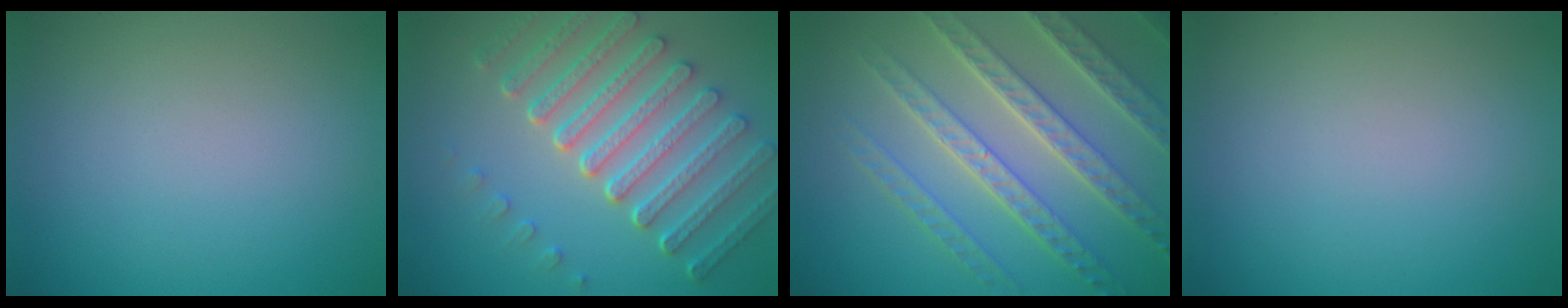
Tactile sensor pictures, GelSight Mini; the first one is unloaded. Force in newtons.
{"total": 7.3, "press": 5.5, "slide": 4.9}
{"total": 7.5, "press": 5.6, "slide": 5.0}
{"total": 0.0}